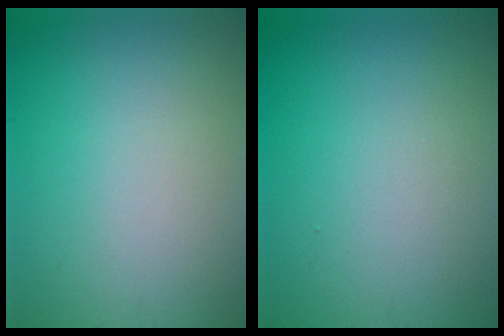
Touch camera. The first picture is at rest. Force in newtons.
{"total": 0.0}